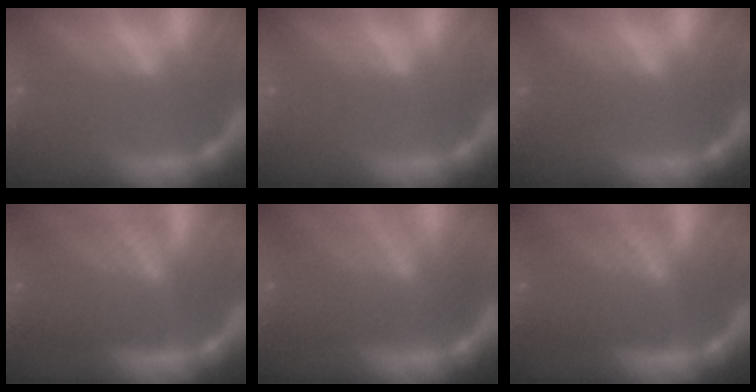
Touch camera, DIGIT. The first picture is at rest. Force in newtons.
{"total": 0.0}
{"total": 2.0}
{"total": 10.1}
{"total": 9.0}
{"total": 10.1}